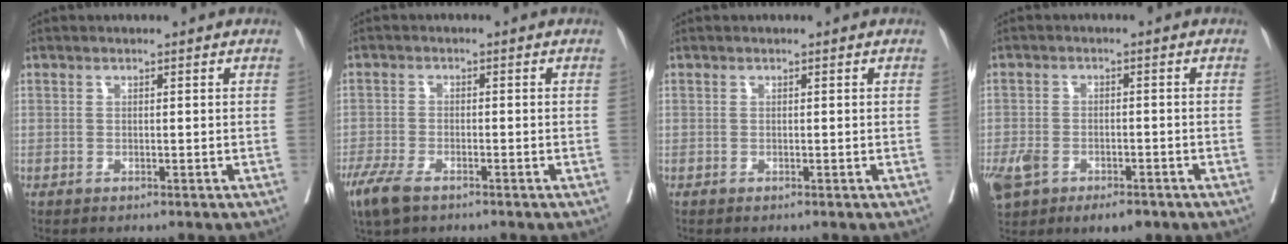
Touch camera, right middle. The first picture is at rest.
{"total": 6.1, "force": [-4.2, 2.2, 3.8], "torque": [-0.075, -0.012, -0.075]}
{"total": 0.0}
{"total": 9.9, "force": [-5.6, 5.4, 6.2], "torque": [-0.130, -0.003, -0.085]}